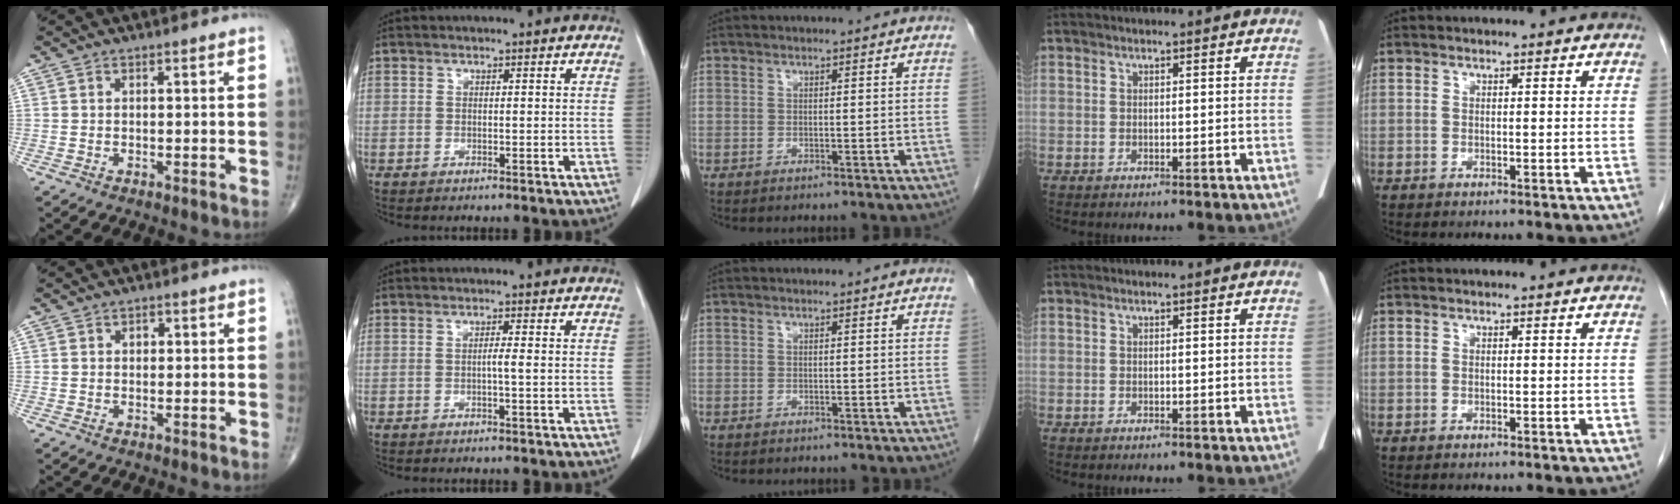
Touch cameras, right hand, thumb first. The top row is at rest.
{"thumb": {"total": 1.0, "force": [0.2, 0.9, 0.6], "torque": [-0.003, 0.001, 0.001]}, "index": {"total": 1.1, "force": [-0.2, -0.2, 1.1], "torque": [-0.019, 0.001, -0.004]}}